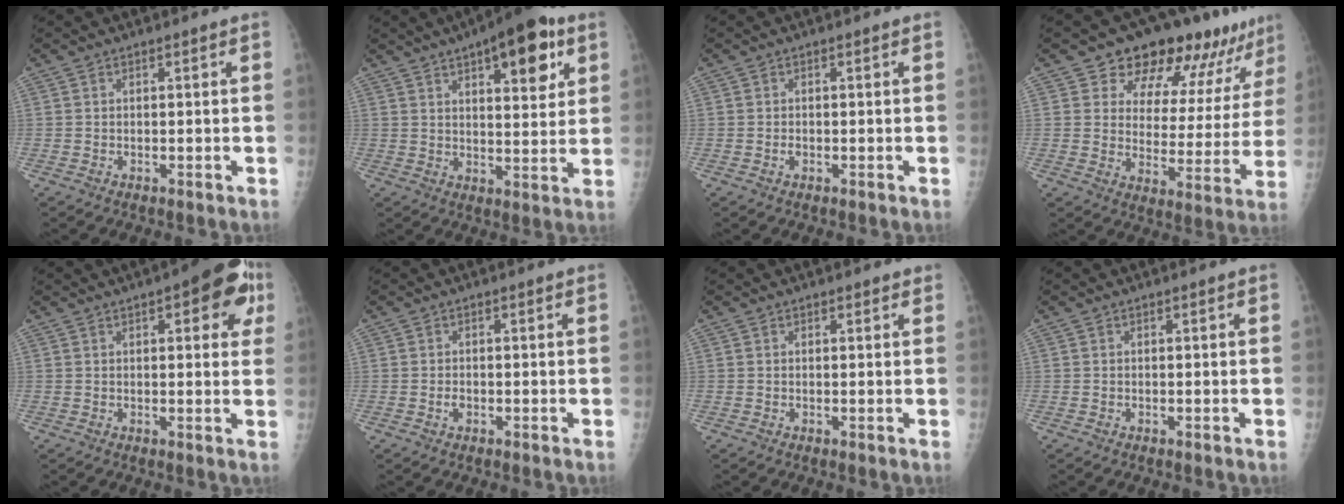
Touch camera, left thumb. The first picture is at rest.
{"total": 14.4, "force": [7.1, 5.5, 11.3], "torque": [-0.123, -0.020, 0.096]}
{"total": 0.7, "force": [-0.2, 0.5, 0.5], "torque": [-0.008, 0.000, -0.005]}
{"total": 16.6, "force": [12.9, 7.8, 7.0], "torque": [-0.036, -0.068, 0.165]}
{"total": 10.5, "force": [4.4, 4.1, 8.6], "torque": [-0.066, -0.001, 0.042]}
{"total": 1.1, "force": [-0.4, 0.8, 0.7], "torque": [-0.012, 0.001, -0.007]}
{"total": 0.8, "force": [0.6, 0.5, 0.2], "torque": [0.002, -0.004, 0.005]}
{"total": 0.0}